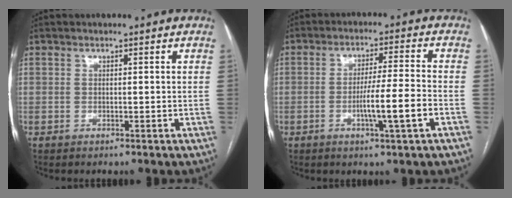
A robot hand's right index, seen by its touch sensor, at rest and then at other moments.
{"total": 7.5, "force": [-2.5, -0.6, 7.1], "torque": [-0.122, -0.003, -0.042]}